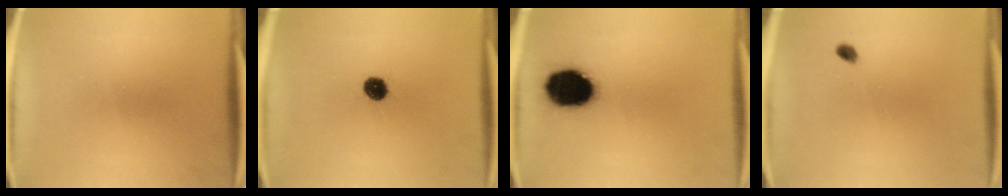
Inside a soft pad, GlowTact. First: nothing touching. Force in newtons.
{"total": 5.2}
{"total": 15.9}
{"total": 2.0}